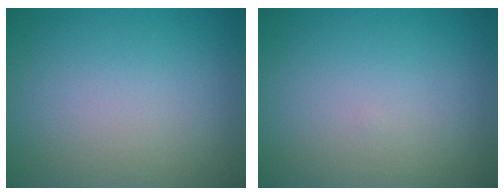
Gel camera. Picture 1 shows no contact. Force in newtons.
{"total": 0.0}